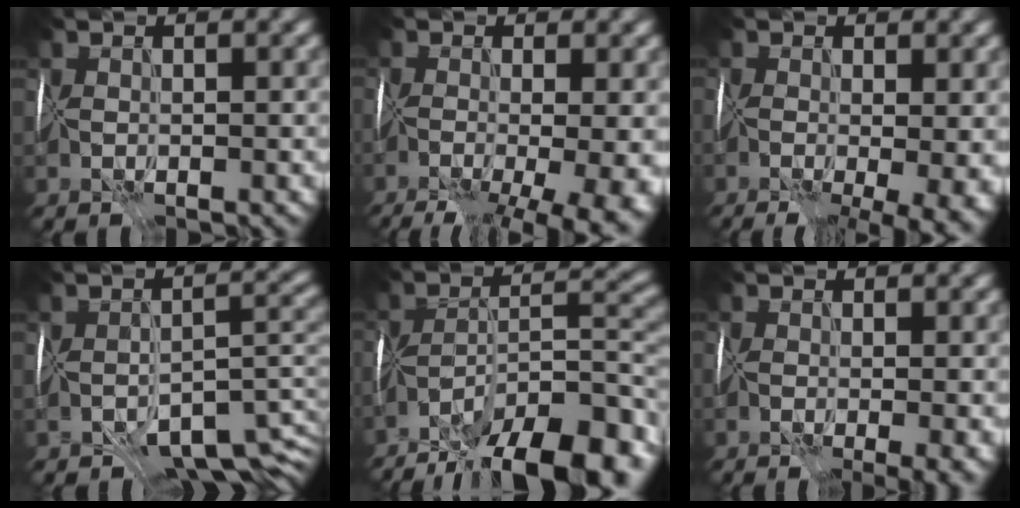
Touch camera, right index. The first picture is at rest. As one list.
[{"total": 13.6, "force": [-7.1, 5.6, 10.2], "torque": [-0.125, -0.020, -0.055]}, {"total": 10.7, "force": [-4.6, 5.1, 8.2], "torque": [-0.087, -0.018, -0.028]}, {"total": 6.5, "force": [-4.6, 2.7, 3.8], "torque": [-0.039, -0.015, -0.062]}, {"total": 14.9, "force": [-10.4, 5.2, 9.3], "torque": [-0.157, 0.007, -0.156]}, {"total": 4.7, "force": [-2.0, 1.7, 3.9], "torque": [-0.047, -0.011, -0.015]}]